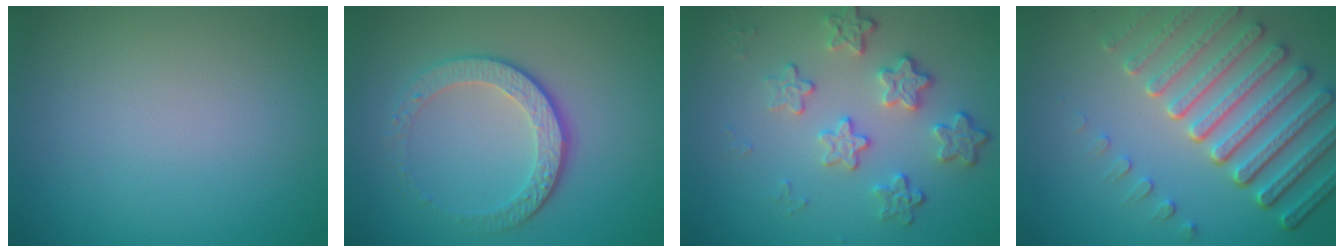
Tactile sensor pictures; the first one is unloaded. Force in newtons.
{"total": 4.2, "press": 3.1, "slide": 2.8}
{"total": 3.9, "press": 3.2, "slide": 2.2}
{"total": 7.6, "press": 5.7, "slide": 5.1}